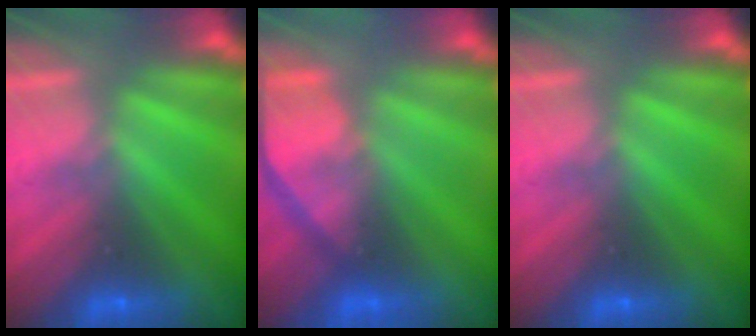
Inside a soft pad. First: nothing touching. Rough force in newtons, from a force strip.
{"total": 4.4}
{"total": 0.0}